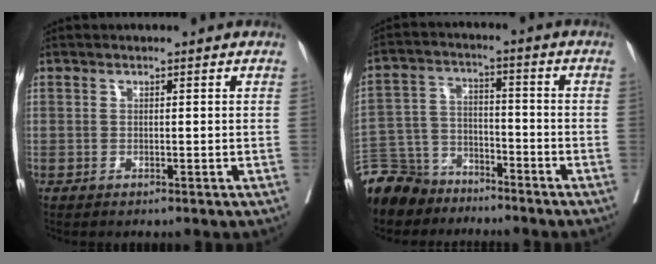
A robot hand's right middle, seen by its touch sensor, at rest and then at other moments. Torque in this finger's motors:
{"motor_torque": [1.06, -1.08, 0.68, 0.15]}